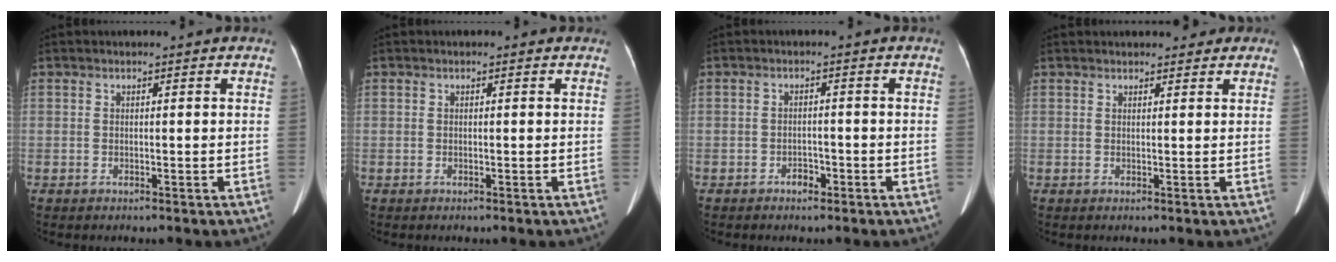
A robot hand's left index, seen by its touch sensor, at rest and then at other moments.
{"total": 0.0}
{"total": 1.7, "force": [-1.1, 0.9, 0.8], "torque": [-0.010, 0.004, -0.016]}
{"total": 5.5, "force": [4.7, 2.1, 2.0], "torque": [-0.011, 0.020, 0.053]}